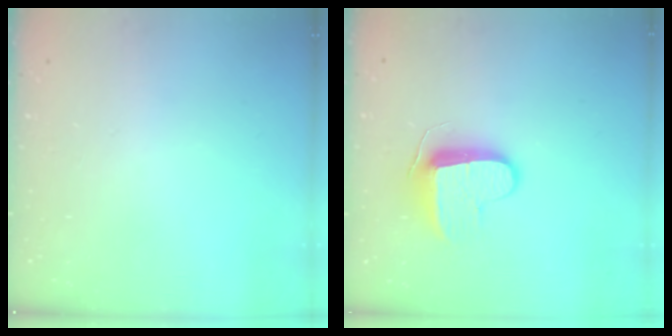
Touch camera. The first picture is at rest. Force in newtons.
{"total": 9.2, "press": 9.2, "slide": 0.9}